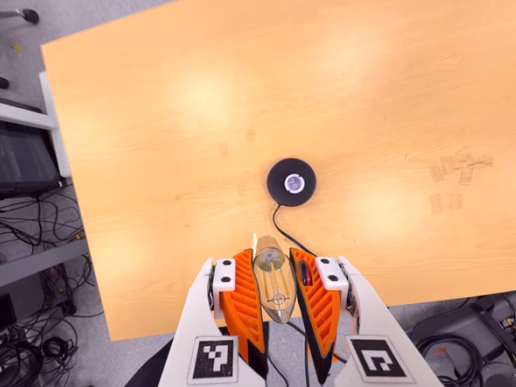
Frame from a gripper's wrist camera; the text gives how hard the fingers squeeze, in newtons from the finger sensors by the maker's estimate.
{"total": 19.9, "left": 21.8, "right": 18.1}